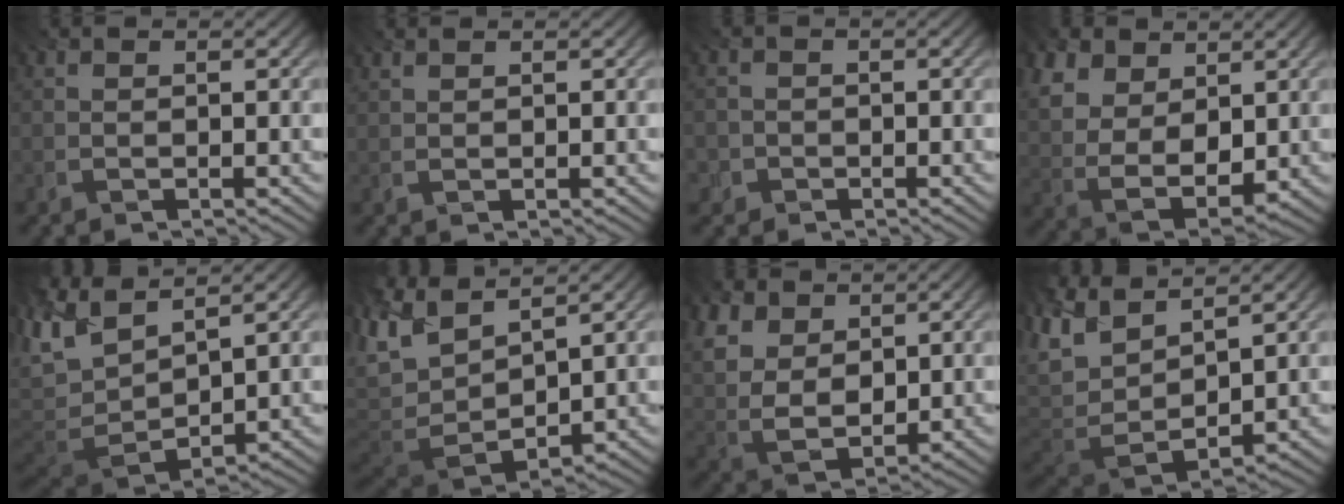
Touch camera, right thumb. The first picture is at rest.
{"total": 1.2, "force": [1.0, 0.1, 0.6], "torque": [-0.005, -0.002, 0.014]}
{"total": 1.7, "force": [-1.1, 1.2, -0.5], "torque": [0.012, -0.006, -0.029]}
{"total": 10.6, "force": [4.4, 6.7, 6.9], "torque": [-0.187, 0.008, 0.082]}
{"total": 11.2, "force": [3.4, 5.2, 9.3], "torque": [-0.223, 0.012, 0.057]}
{"total": 12.3, "force": [3.0, 5.9, 10.3], "torque": [-0.228, 0.002, 0.064]}
{"total": 9.9, "force": [4.2, 6.5, 6.2], "torque": [-0.181, 0.011, 0.078]}
{"total": 11.0, "force": [3.6, 5.5, 8.8], "torque": [-0.210, 0.011, 0.060]}